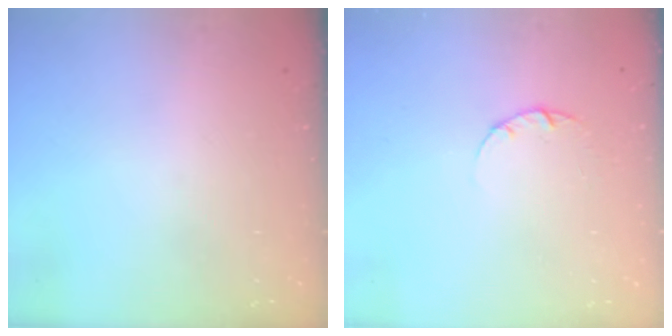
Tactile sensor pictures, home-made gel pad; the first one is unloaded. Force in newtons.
{"total": 2.2, "press": 2.2, "slide": 0.3}